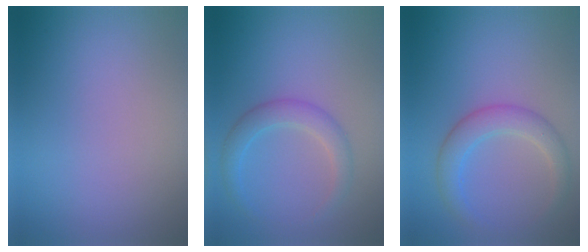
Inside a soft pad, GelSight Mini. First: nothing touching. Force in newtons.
{"total": 2.6, "press": 2.6, "slide": 0.0}
{"total": 3.2, "press": 3.2, "slide": 0.1}